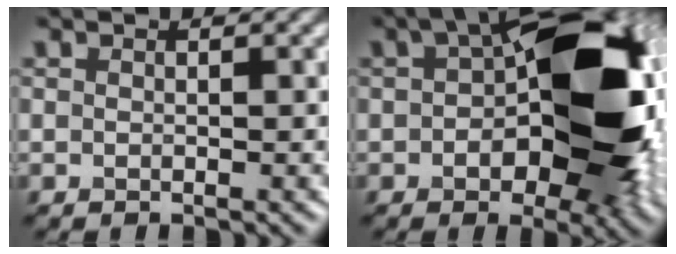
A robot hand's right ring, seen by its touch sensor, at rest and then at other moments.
{"total": 15.8, "force": [0.8, 8.4, 13.3], "torque": [-0.176, 0.012, 0.009]}